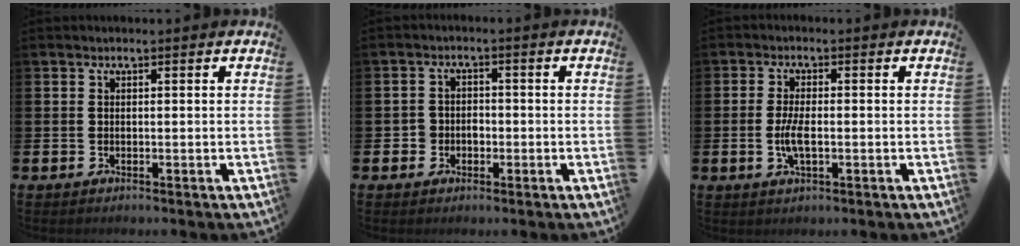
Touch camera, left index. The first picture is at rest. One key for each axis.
{"total": 2.3, "fx": -0.9, "fy": 2.0, "fz": 0.3, "tx": -0.009, "ty": 0.003, "tz": -0.024}
{"total": 3.7, "fx": -0.6, "fy": 1.2, "fz": 3.4, "tx": -0.062, "ty": -0.003, "tz": -0.015}